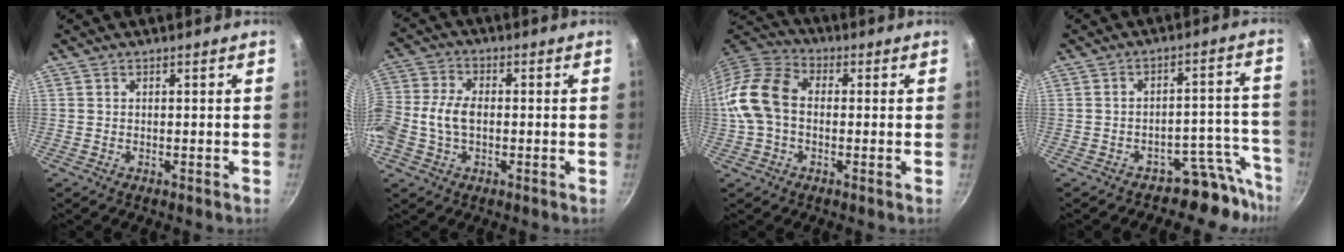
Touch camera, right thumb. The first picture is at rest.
{"total": 9.7, "force": [-1.2, 6.3, 7.2], "torque": [-0.149, 0.024, -0.036]}
{"total": 12.8, "force": [-0.4, 9.0, 9.1], "torque": [-0.160, 0.035, -0.026]}
{"total": 8.6, "force": [-7.4, 4.2, 1.3], "torque": [0.066, 0.096, -0.109]}